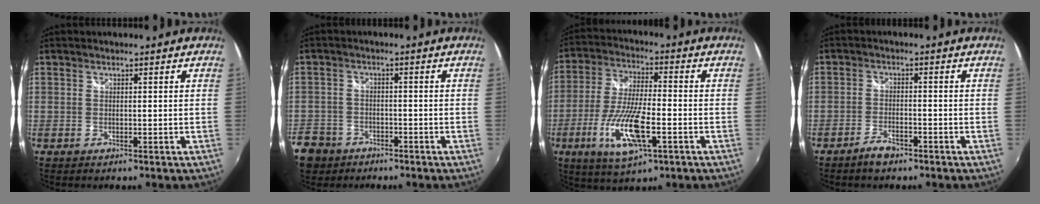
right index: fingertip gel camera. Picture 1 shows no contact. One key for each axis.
{"total": 8.9, "fx": -4.7, "fy": 7.2, "fz": 2.5, "tx": -0.090, "ty": 0.016, "tz": -0.075}
{"total": 13.9, "fx": -5.2, "fy": 4.1, "fz": 12.2, "tx": -0.255, "ty": -0.016, "tz": -0.096}
{"total": 3.6, "fx": -2.8, "fy": 1.3, "fz": 1.9, "tx": -0.051, "ty": -0.001, "tz": -0.053}